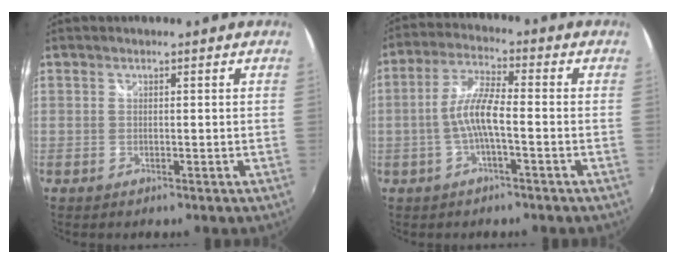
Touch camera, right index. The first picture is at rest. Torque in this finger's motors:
{"motor_torque": [1.18, -0.46, 0.63, 0.17]}